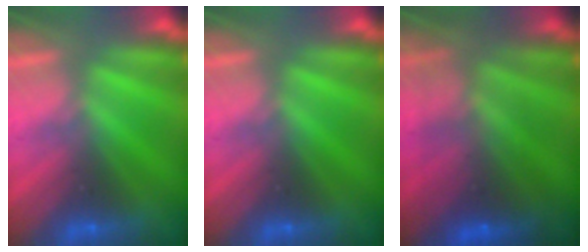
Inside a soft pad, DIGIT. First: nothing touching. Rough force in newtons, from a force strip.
{"total": 0.0}
{"total": 7.5}